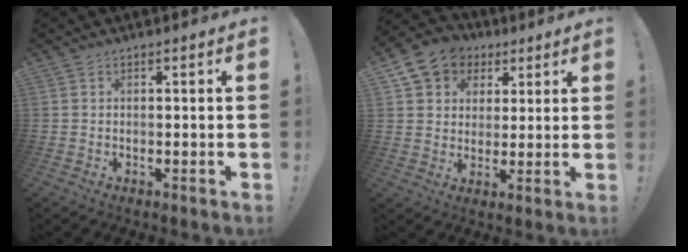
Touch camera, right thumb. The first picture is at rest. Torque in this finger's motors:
{"motor_torque": [0.53, 0.53, 0.22, -0.14, 0.04]}